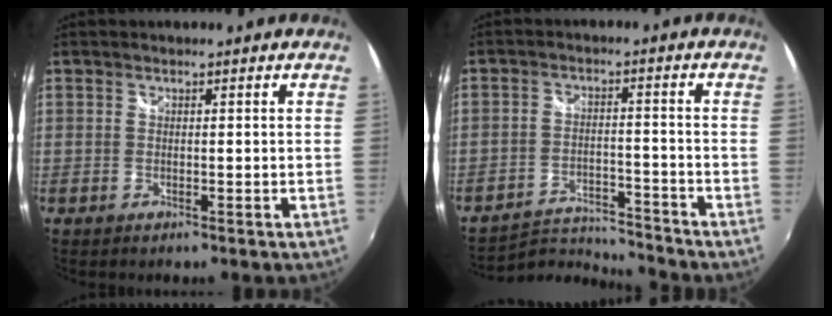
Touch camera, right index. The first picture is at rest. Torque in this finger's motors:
{"motor_torque": [-0.15, -0.12, 0.05, 0.00]}